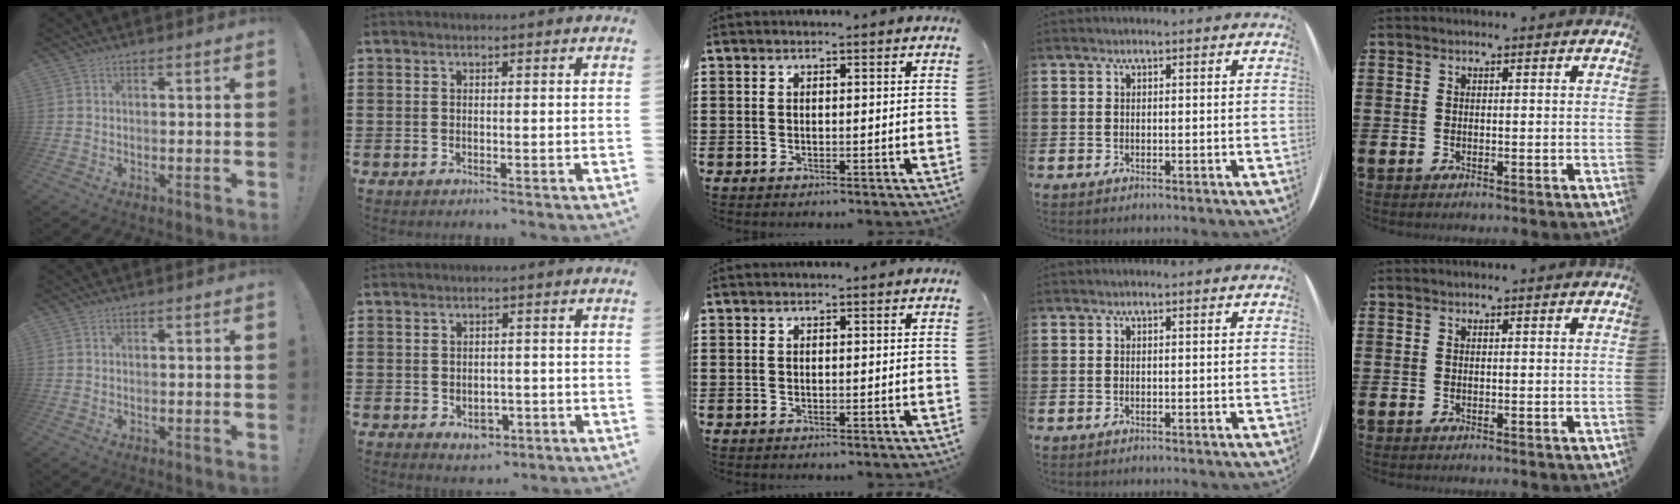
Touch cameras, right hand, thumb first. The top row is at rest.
{"index": {"total": 2.7, "force": [-1.0, 1.9, 1.7], "torque": [-0.026, 0.000, -0.021]}}